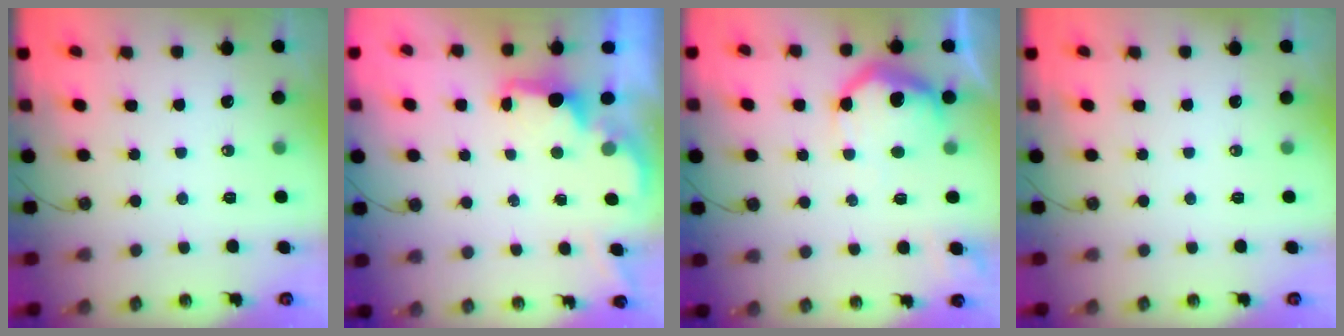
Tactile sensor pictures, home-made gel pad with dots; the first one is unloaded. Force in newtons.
{"total": 1.6, "press": 1.4, "slide": 0.7}
{"total": 14.6, "press": 14.6, "slide": 1.1}
{"total": 0.0}